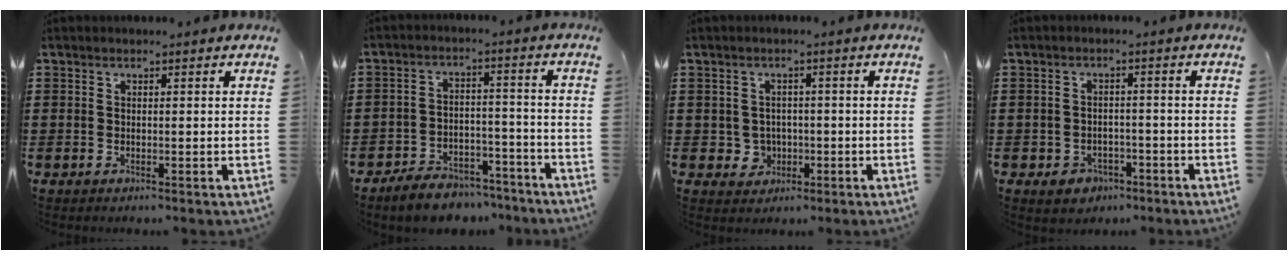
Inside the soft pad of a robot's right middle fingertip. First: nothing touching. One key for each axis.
{"total": 6.1, "fx": -5.8, "fy": 1.5, "fz": 1.0, "tx": -0.012, "ty": 0.020, "tz": -0.113}
{"total": 2.8, "fx": -0.4, "fy": 2.7, "fz": 0.6, "tx": -0.024, "ty": 0.007, "tz": -0.012}
{"total": 2.7, "fx": -2.1, "fy": 1.6, "fz": 0.3, "tx": -0.013, "ty": 0.003, "tz": -0.045}